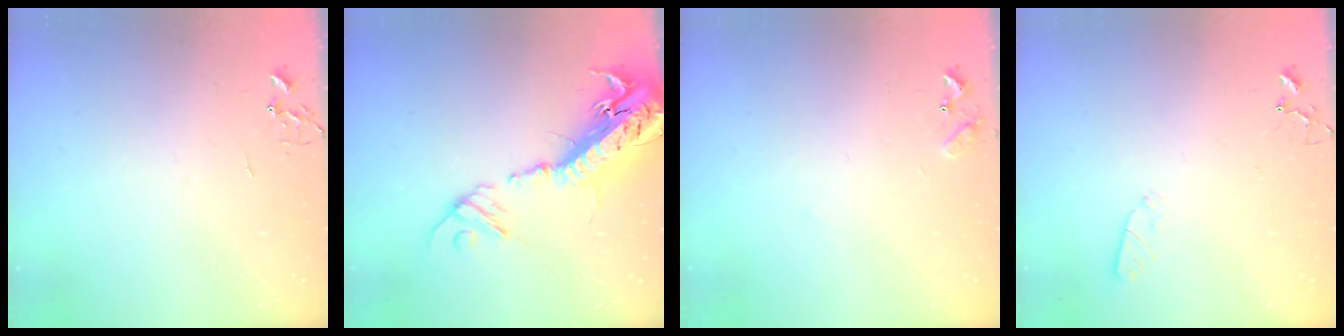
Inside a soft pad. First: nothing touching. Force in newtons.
{"total": 23.7, "press": 23.1, "slide": 5.3}
{"total": 8.4, "press": 8.4, "slide": 0.5}
{"total": 2.9, "press": 2.8, "slide": 0.5}